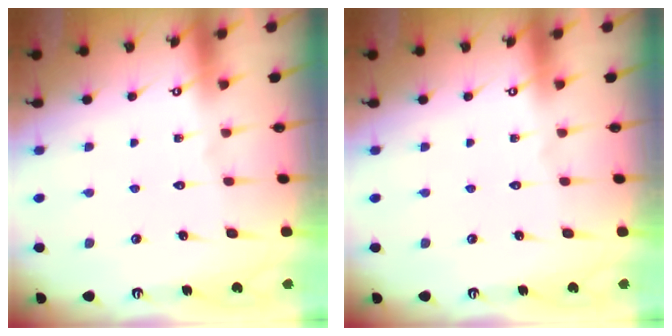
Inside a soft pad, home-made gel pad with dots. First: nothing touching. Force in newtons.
{"total": 0.0}